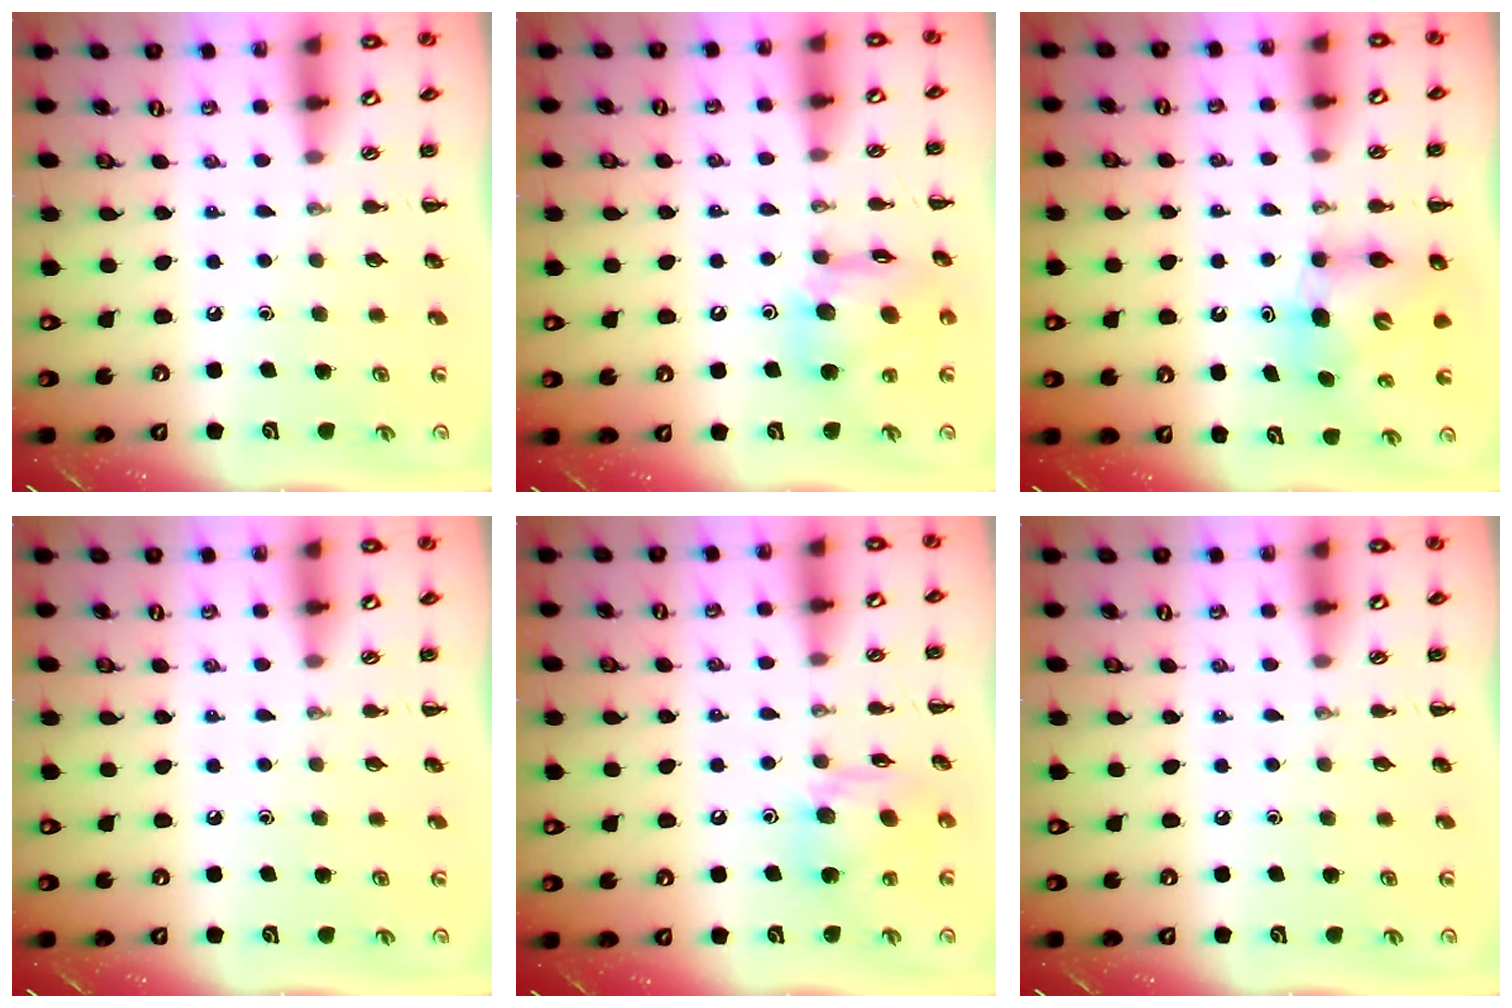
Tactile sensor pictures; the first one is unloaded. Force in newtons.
{"total": 13.5, "press": 13.2, "slide": 3.0}
{"total": 6.6, "press": 6.4, "slide": 1.4}
{"total": 0.0}
{"total": 13.2, "press": 12.9, "slide": 2.9}
{"total": 0.0}